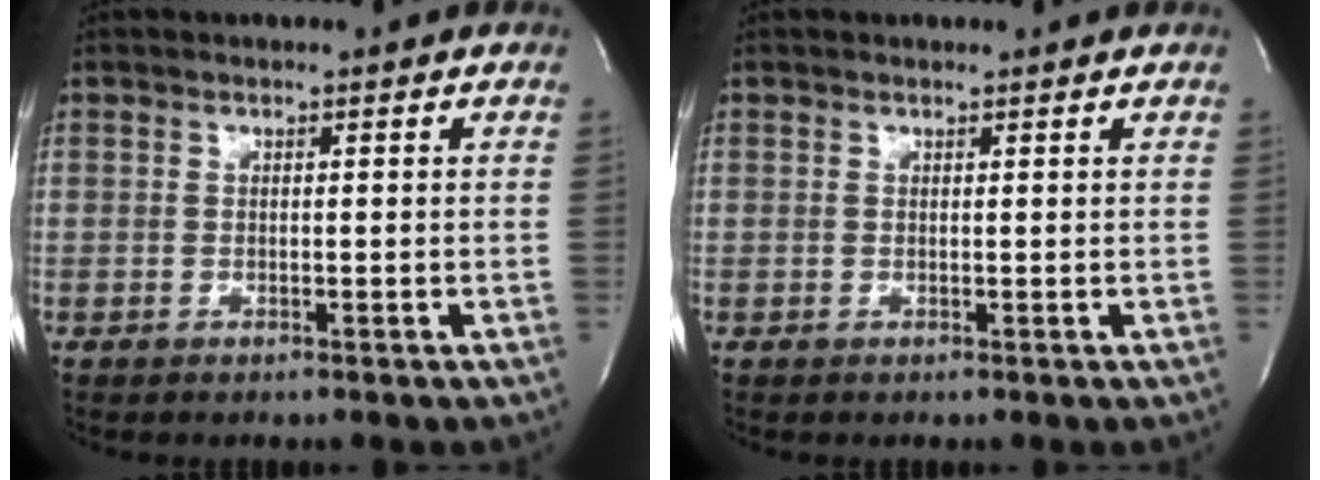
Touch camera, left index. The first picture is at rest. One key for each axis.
{"total": 2.0, "fx": 1.9, "fy": 0.2, "fz": 0.4, "tx": -0.015, "ty": 0.010, "tz": 0.022}